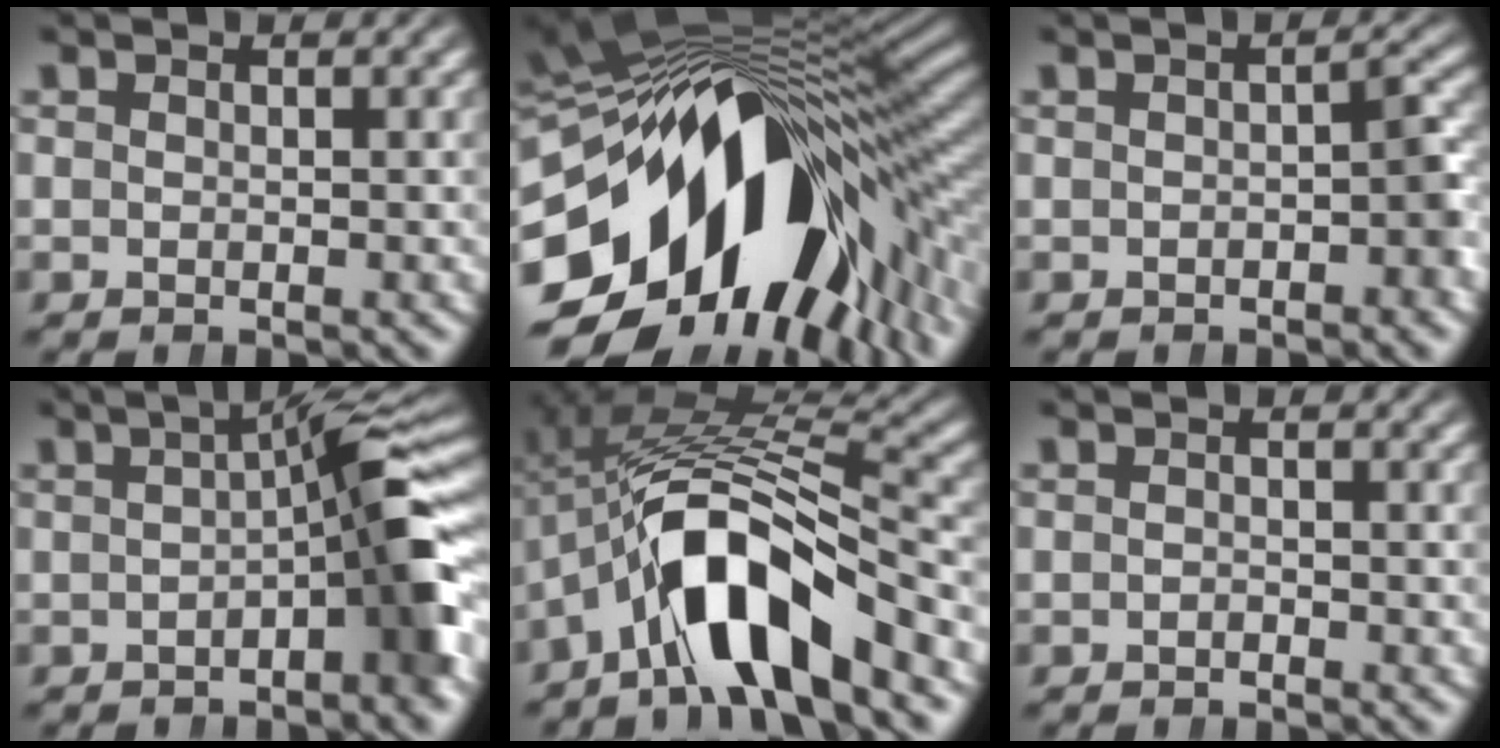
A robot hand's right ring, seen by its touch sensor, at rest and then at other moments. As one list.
[{"total": 24.6, "force": [-4.9, 15.7, 18.3], "torque": [-0.277, -0.017, -0.071]}, {"total": 1.8, "force": [-0.7, 0.3, 1.7], "torque": [-0.025, -0.001, -0.008]}, {"total": 6.5, "force": [-0.9, 1.5, 6.3], "torque": [-0.088, 0.010, -0.012]}, {"total": 10.6, "force": [-2.0, 6.5, 8.1], "torque": [-0.168, -0.014, -0.034]}, {"total": 0.6, "force": [-0.6, -0.2, 0.0], "torque": [-0.003, -0.006, -0.007]}]